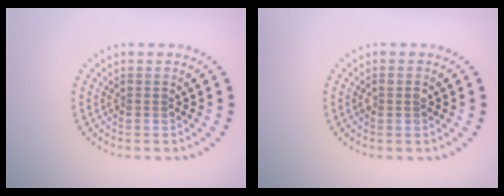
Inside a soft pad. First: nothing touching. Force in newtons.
{"total": 1.1, "press": 1.0, "slide": 0.2}